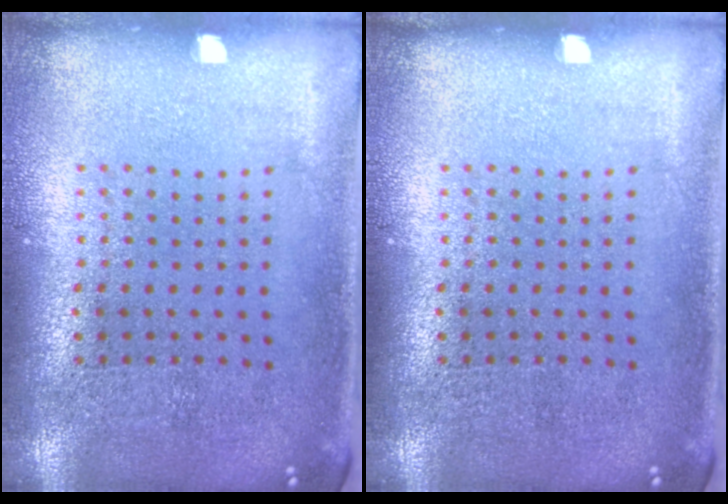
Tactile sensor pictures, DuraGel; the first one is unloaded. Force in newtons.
{"total": 0.0}